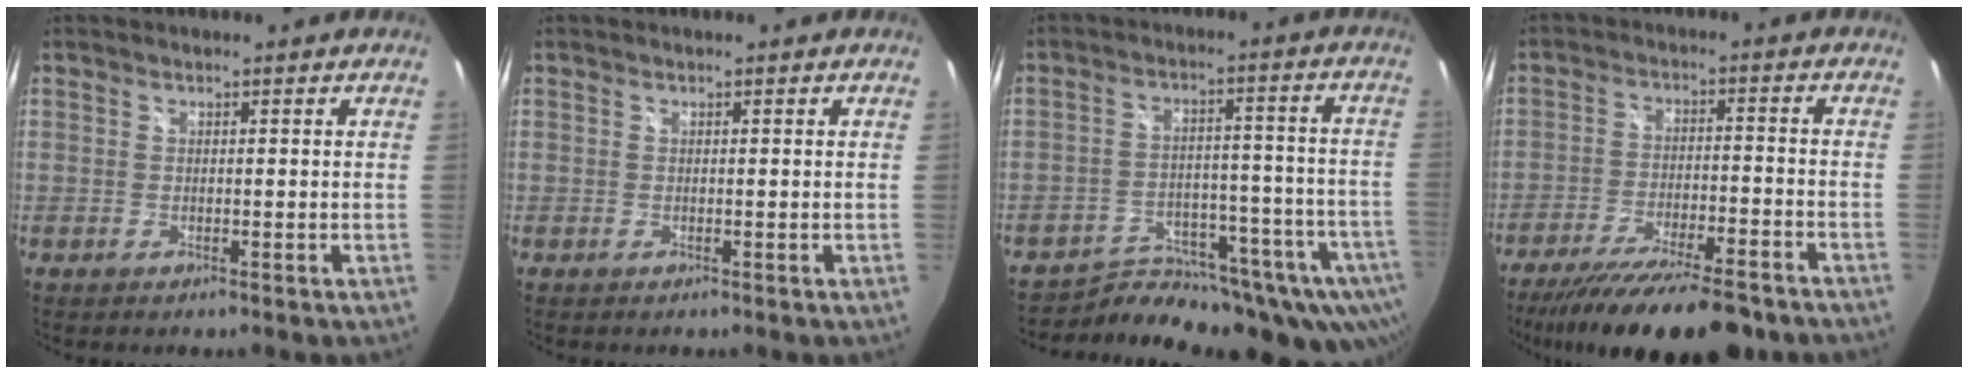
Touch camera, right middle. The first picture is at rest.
{"total": 0.0}
{"total": 24.5, "force": [-19.0, 11.0, 11.0], "torque": [-0.151, 0.001, -0.239]}
{"total": 19.5, "force": [-16.1, 3.7, 10.5], "torque": [-0.197, -0.041, -0.243]}